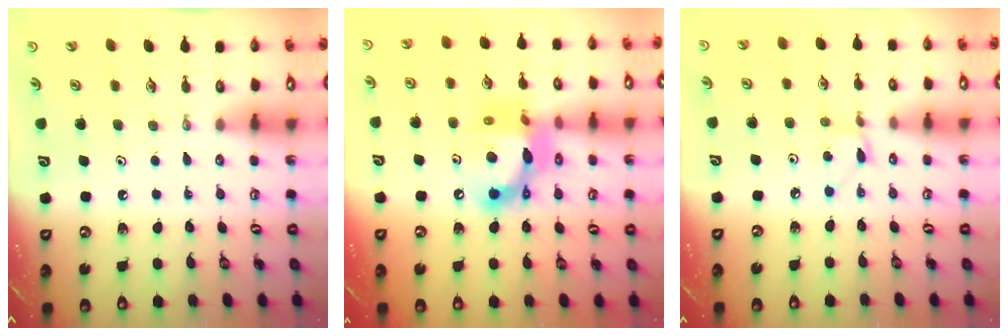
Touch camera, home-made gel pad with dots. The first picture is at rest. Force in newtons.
{"total": 14.9, "press": 14.8, "slide": 1.5}
{"total": 3.0, "press": 3.0, "slide": 0.4}